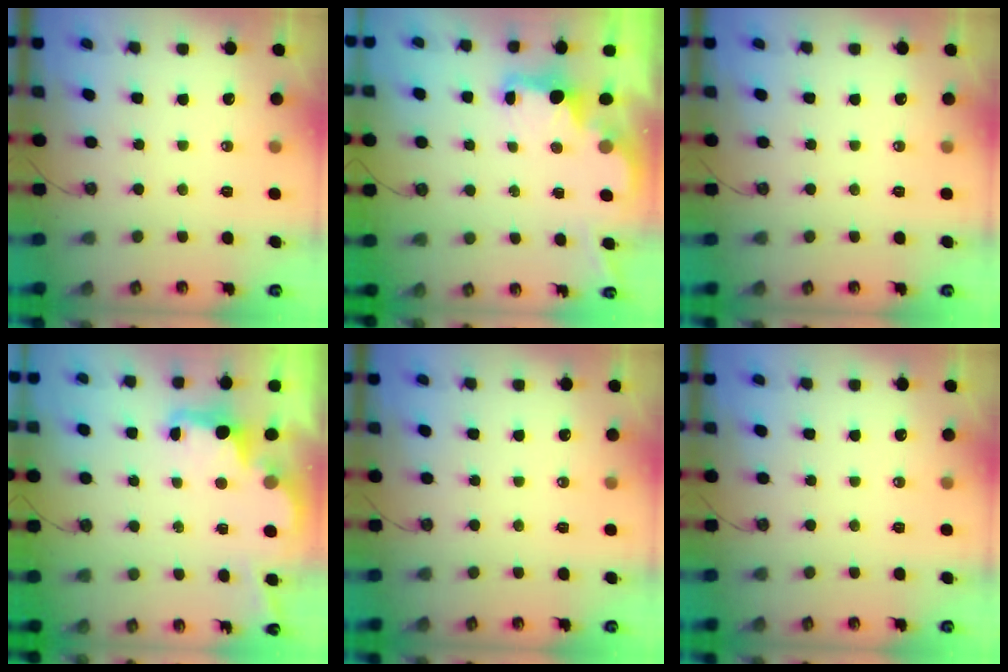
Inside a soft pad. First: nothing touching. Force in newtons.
{"total": 2.1, "press": 2.0, "slide": 0.8}
{"total": 0.0}
{"total": 2.7, "press": 2.6, "slide": 0.8}
{"total": 0.0}
{"total": 0.0}